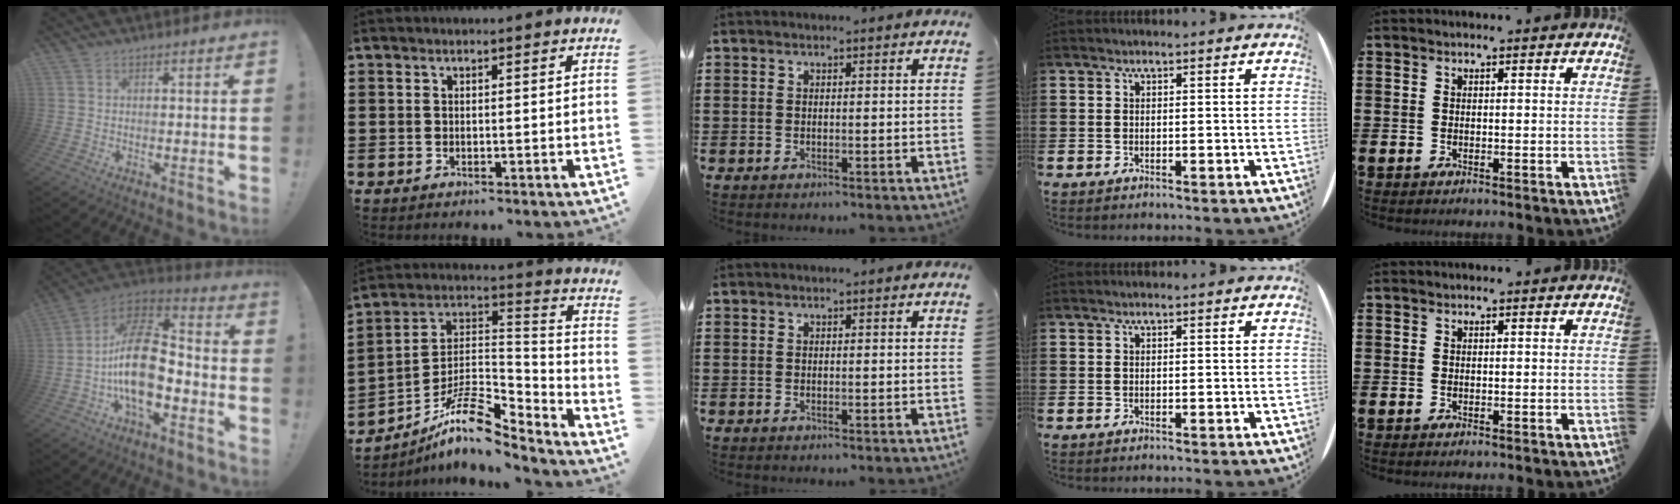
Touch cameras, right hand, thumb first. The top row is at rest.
{"thumb": {"total": 19.7, "force": [-2.8, 11.1, 16.0], "torque": [-0.303, 0.027, -0.042]}, "index": {"total": 11.1, "force": [-7.9, 3.9, 6.8], "torque": [-0.137, 0.014, -0.153]}}